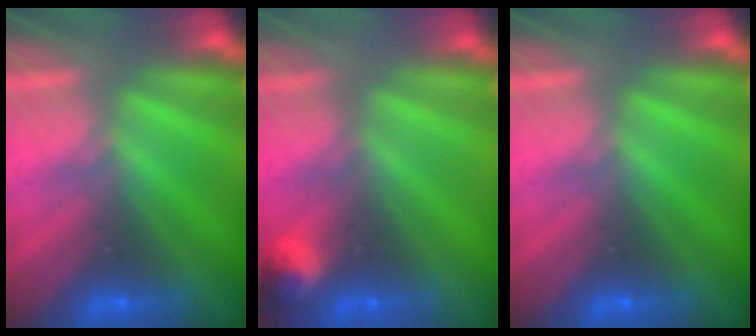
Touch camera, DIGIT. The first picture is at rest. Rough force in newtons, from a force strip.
{"total": 3.0}
{"total": 0.0}